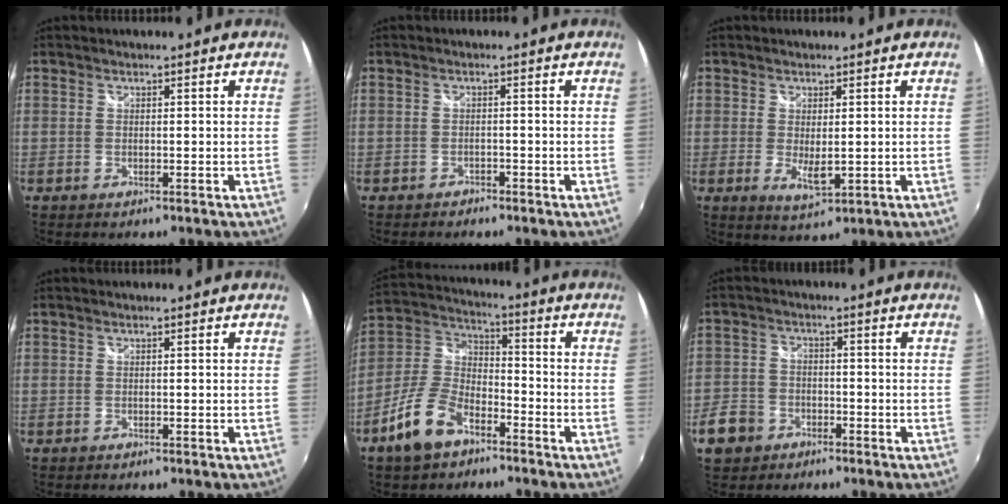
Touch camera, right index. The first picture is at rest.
{"total": 1.7, "force": [-1.5, 0.8, 0.2], "torque": [-0.008, -0.004, -0.026]}
{"total": 3.8, "force": [-0.3, 1.5, 3.5], "torque": [-0.058, -0.010, 0.002]}
{"total": 0.0}
{"total": 11.8, "force": [-7.2, 6.1, 7.1], "torque": [-0.159, 0.012, -0.134]}
{"total": 7.5, "force": [-4.0, 5.9, 2.2], "torque": [-0.064, 0.016, -0.072]}